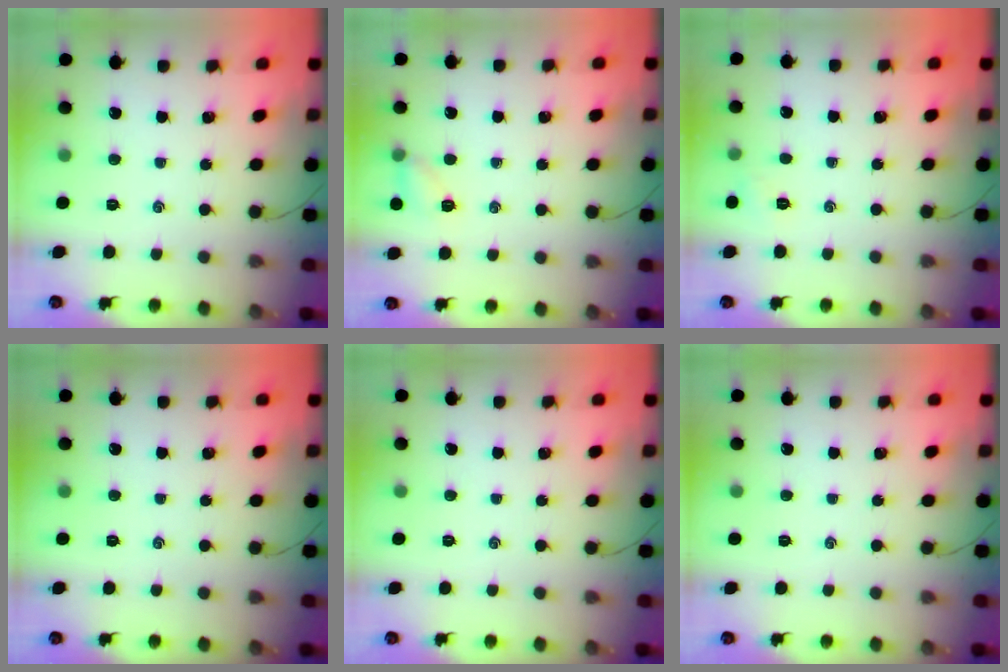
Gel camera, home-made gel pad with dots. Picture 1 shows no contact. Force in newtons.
{"total": 5.4, "press": 5.2, "slide": 1.2}
{"total": 4.0, "press": 3.8, "slide": 1.2}
{"total": 0.0}
{"total": 0.0}
{"total": 0.0}